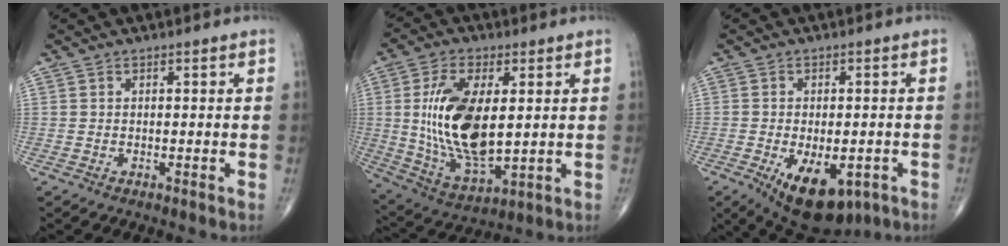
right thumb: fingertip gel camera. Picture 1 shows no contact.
{"total": 18.1, "force": [2.1, 8.7, 15.7], "torque": [-0.297, -0.020, 0.051]}
{"total": 12.6, "force": [-5.3, 6.6, 9.4], "torque": [-0.134, -0.002, -0.064]}